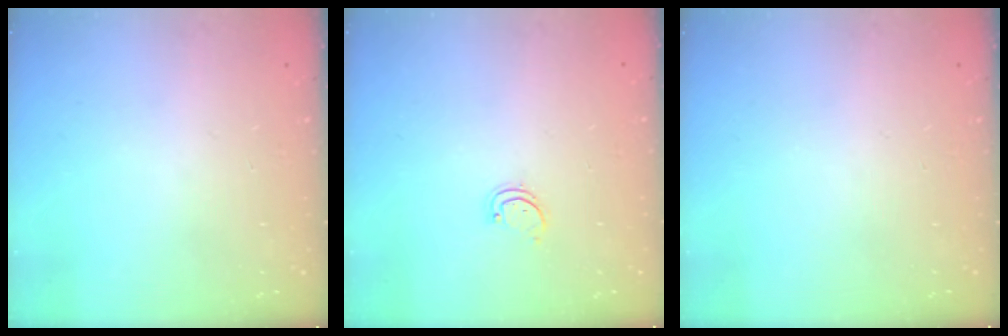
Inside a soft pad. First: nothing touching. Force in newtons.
{"total": 1.7, "press": 1.7, "slide": 0.3}
{"total": 0.0}